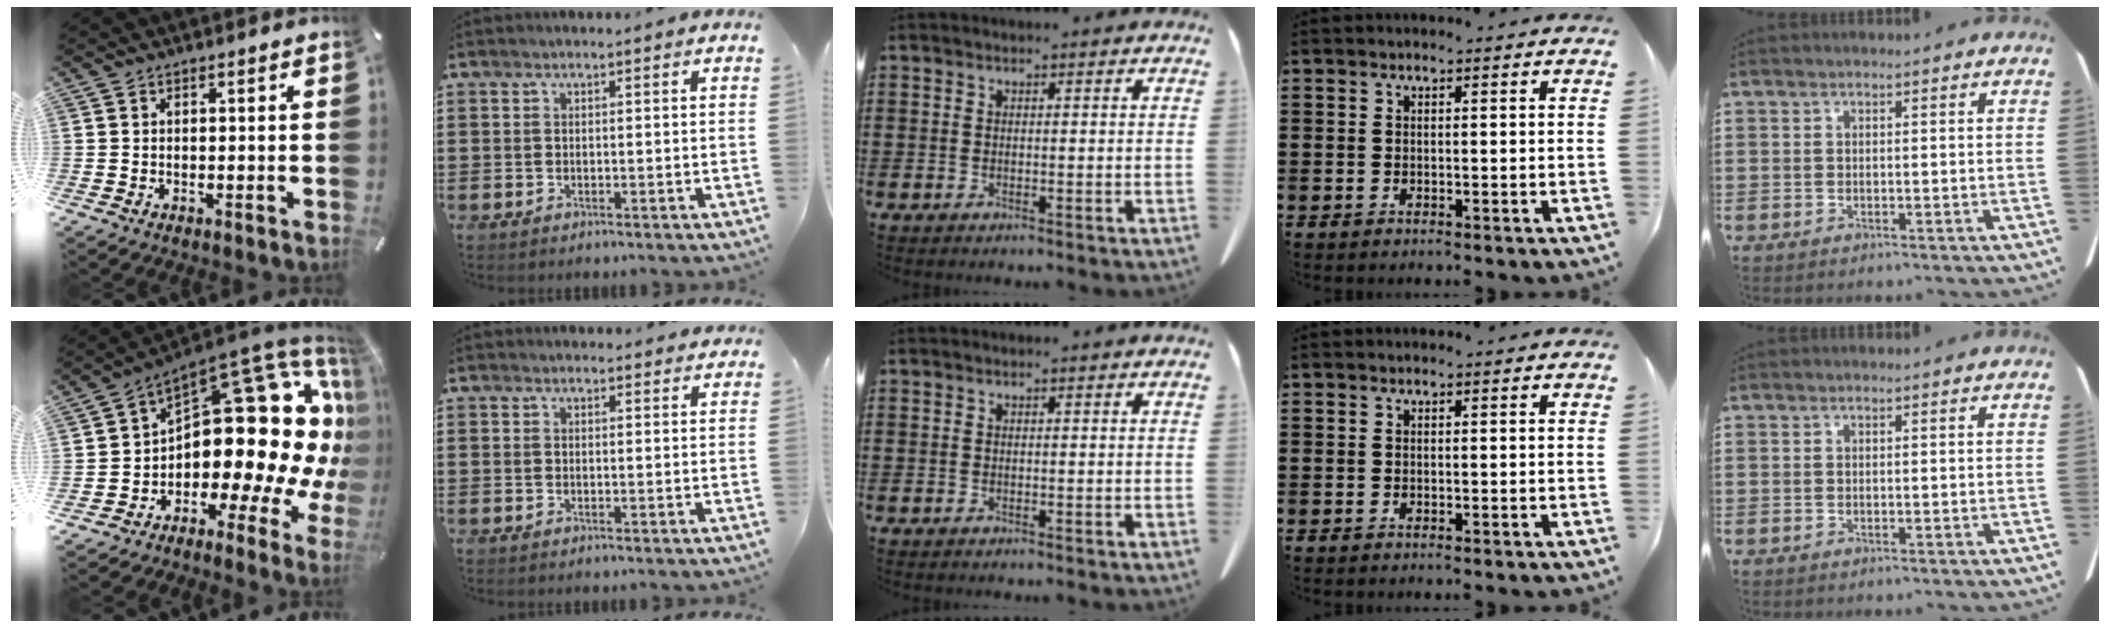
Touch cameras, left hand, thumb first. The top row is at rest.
{"thumb": {"total": 22.2, "force": [5.0, 13.1, 17.2], "torque": [-0.231, -0.073, 0.105]}, "index": {"total": 1.5, "force": [1.5, 0.3, 0.2], "torque": [-0.006, 0.003, 0.029]}}